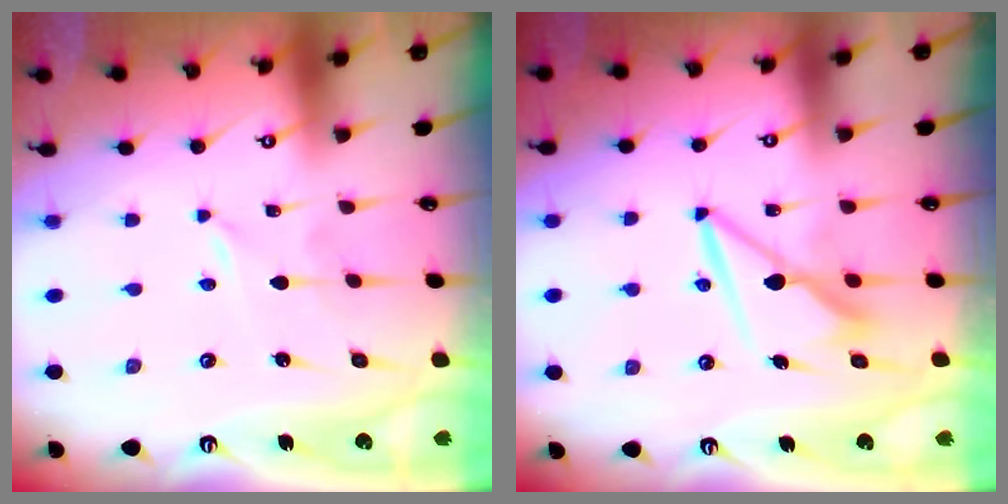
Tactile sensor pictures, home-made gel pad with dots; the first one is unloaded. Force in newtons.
{"total": 8.2, "press": 8.2, "slide": 0.7}